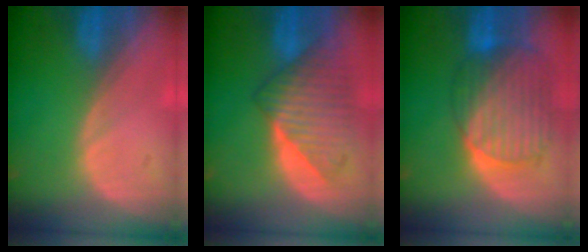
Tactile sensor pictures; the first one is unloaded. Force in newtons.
{"total": 8.6, "press": 8.1, "slide": 2.7}
{"total": 10.6, "press": 9.0, "slide": 5.5}